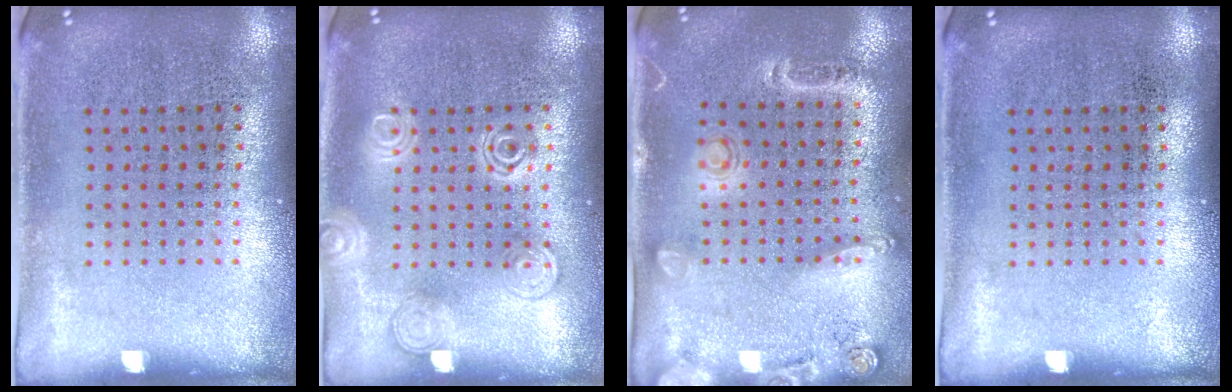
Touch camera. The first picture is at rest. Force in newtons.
{"total": 2.5, "press": 2.4, "slide": 0.4}
{"total": 1.5, "press": 1.3, "slide": 0.8}
{"total": 0.0}